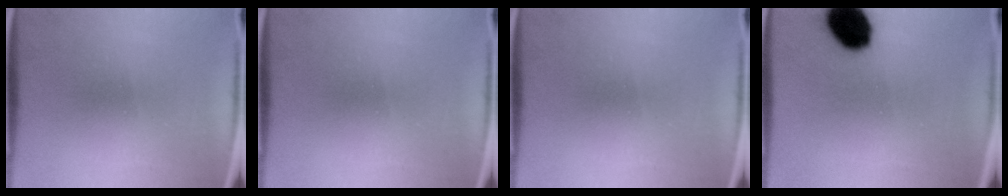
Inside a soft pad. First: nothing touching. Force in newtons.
{"total": 0.0}
{"total": 0.0}
{"total": 13.4}